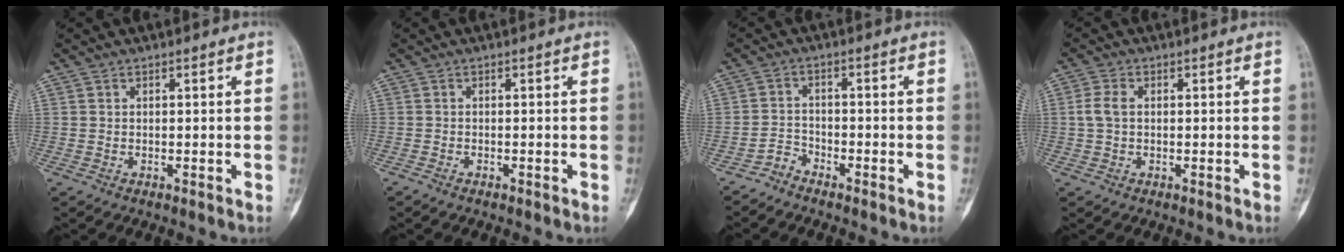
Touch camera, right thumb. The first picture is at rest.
{"total": 0.9, "force": [-0.7, 0.2, 0.5], "torque": [-0.013, 0.005, -0.007]}
{"total": 2.6, "force": [-2.4, 0.8, 0.0], "torque": [0.004, 0.008, -0.051]}
{"total": 3.3, "force": [0.2, 2.1, 2.5], "torque": [-0.061, 0.007, 0.001]}